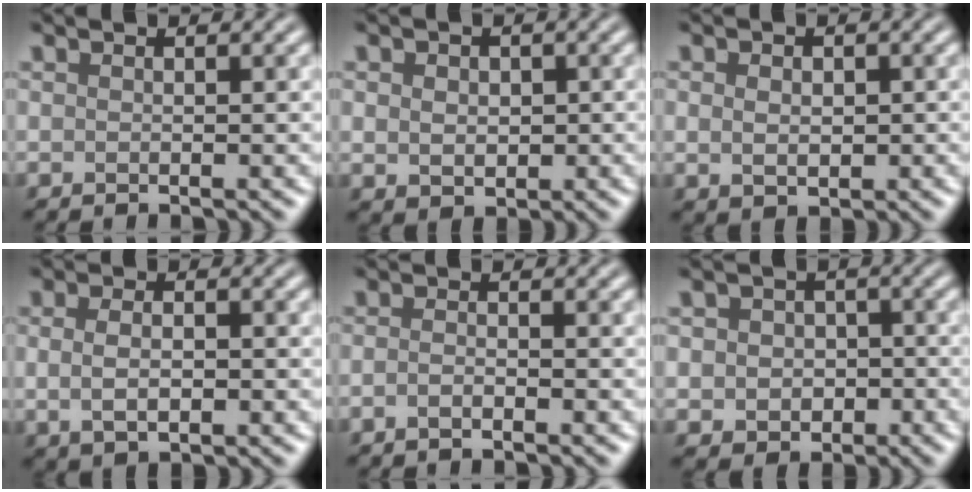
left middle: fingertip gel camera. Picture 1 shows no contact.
{"total": 2.5, "force": [0.4, 2.0, 1.4], "torque": [-0.021, 0.003, 0.002]}
{"total": 2.1, "force": [0.2, 1.6, 1.4], "torque": [-0.019, 0.000, 0.007]}
{"total": 3.5, "force": [-0.1, 2.1, 2.8], "torque": [-0.041, -0.001, 0.001]}
{"total": 1.2, "force": [-0.7, 0.4, 0.9], "torque": [-0.018, 0.000, -0.016]}
{"total": 4.2, "force": [-0.4, 3.6, 2.0], "torque": [-0.018, -0.001, -0.015]}